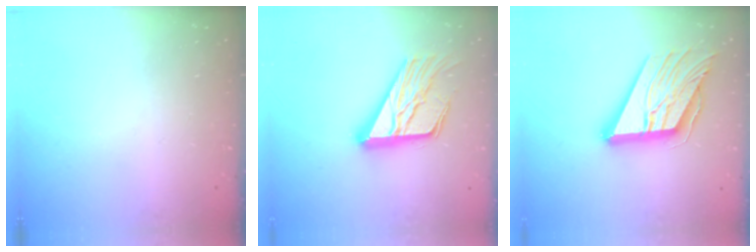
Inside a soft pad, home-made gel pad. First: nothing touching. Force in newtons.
{"total": 20.2, "press": 20.1, "slide": 2.3}
{"total": 18.9, "press": 18.8, "slide": 2.2}